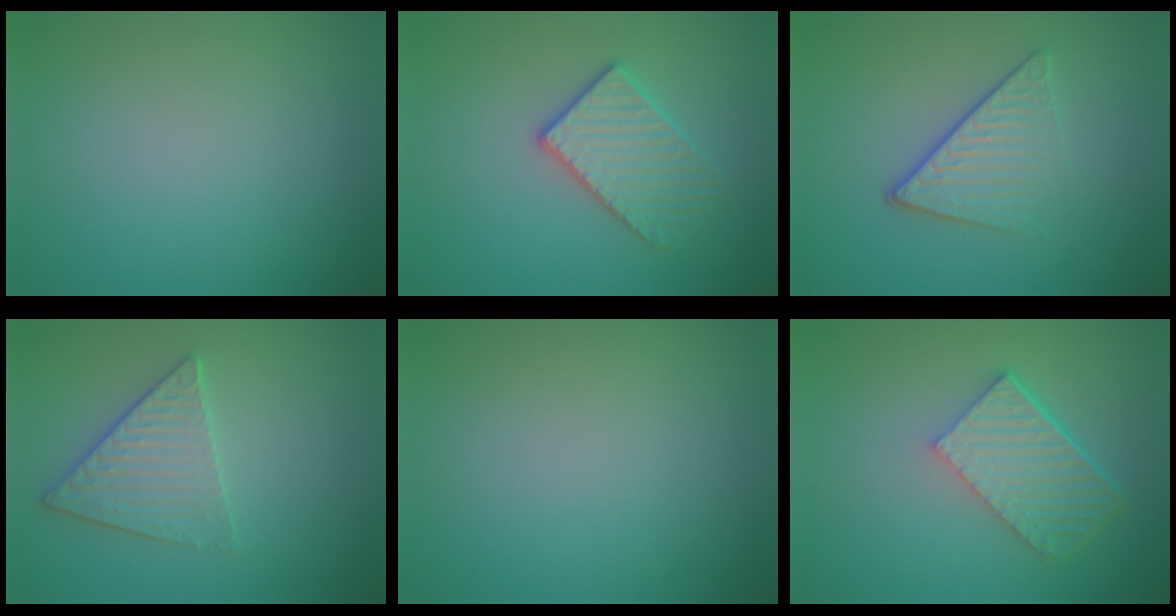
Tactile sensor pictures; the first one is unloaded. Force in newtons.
{"total": 3.0, "press": 2.9, "slide": 0.8}
{"total": 4.3, "press": 2.8, "slide": 3.2}
{"total": 3.3, "press": 3.2, "slide": 0.9}
{"total": 0.0}
{"total": 6.1, "press": 4.2, "slide": 4.4}